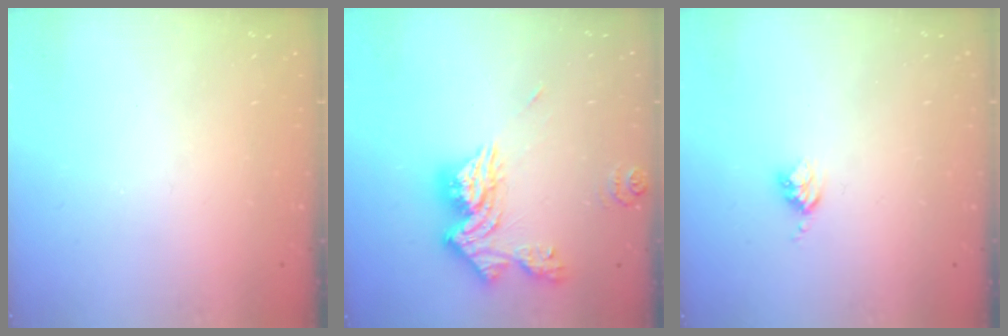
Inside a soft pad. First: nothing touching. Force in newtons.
{"total": 15.2, "press": 15.1, "slide": 1.6}
{"total": 3.4, "press": 3.4, "slide": 0.4}